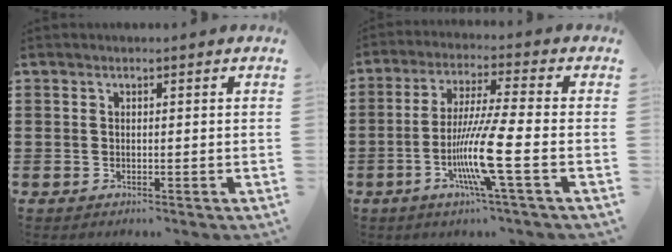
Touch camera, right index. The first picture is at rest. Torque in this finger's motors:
{"motor_torque": [2.14, 0.00, 0.58, 0.21]}